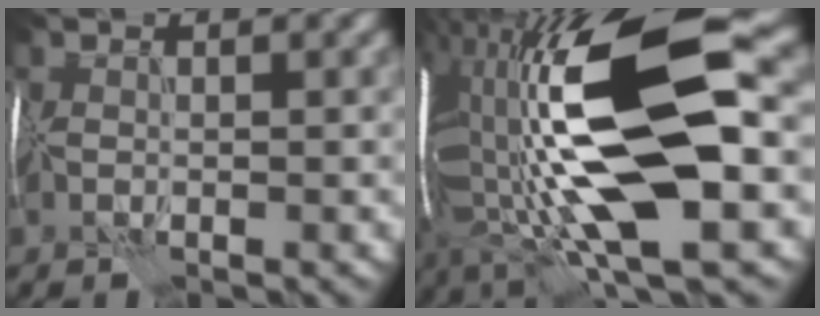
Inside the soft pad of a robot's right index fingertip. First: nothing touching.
{"total": 19.3, "force": [0.9, 7.6, 17.7], "torque": [-0.341, 0.009, 0.013]}